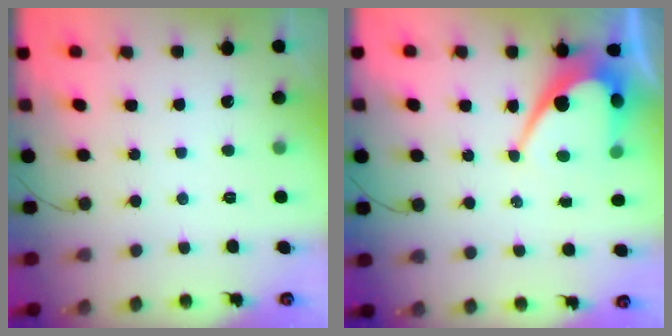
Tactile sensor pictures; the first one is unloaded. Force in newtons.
{"total": 10.5, "press": 10.5, "slide": 0.9}